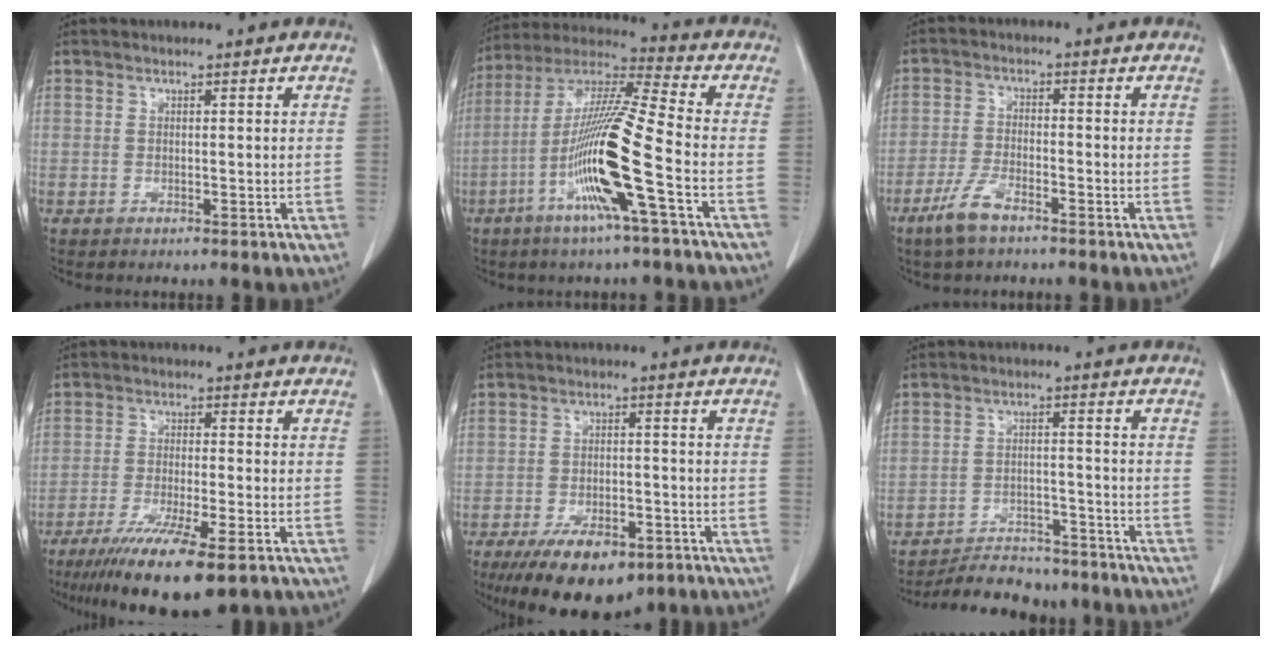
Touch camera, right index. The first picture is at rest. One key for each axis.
{"total": 16.1, "fx": -5.4, "fy": -0.8, "fz": 15.1, "tx": -0.302, "ty": -0.009, "tz": -0.111}
{"total": 5.3, "fx": -3.8, "fy": 1.3, "fz": 3.4, "tx": -0.079, "ty": -0.006, "tz": -0.073}
{"total": 14.2, "fx": -9.6, "fy": 1.9, "fz": 10.3, "tx": -0.165, "ty": -0.036, "tz": -0.151}
{"total": 12.6, "fx": -8.5, "fy": 5.4, "fz": 7.5, "tx": -0.118, "ty": -0.007, "tz": -0.129}
{"total": 12.3, "fx": -11.4, "fy": 3.7, "fz": 2.7, "tx": -0.033, "ty": 0.010, "tz": -0.159}